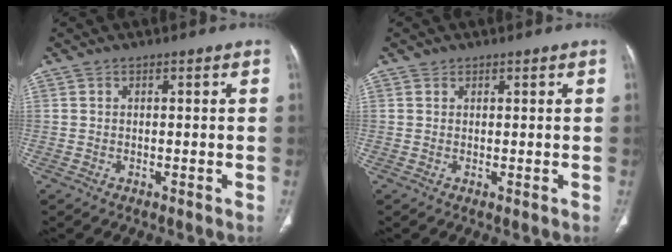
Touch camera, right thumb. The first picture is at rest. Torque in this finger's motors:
{"motor_torque": [-0.72, -0.07, 0.28, 0.11, -0.01]}